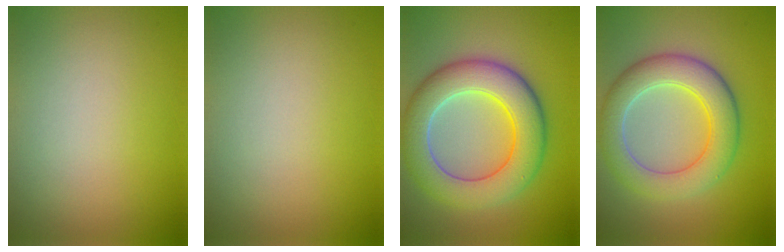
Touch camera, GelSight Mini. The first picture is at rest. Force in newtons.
{"total": 0.0}
{"total": 8.7, "press": 8.7, "slide": 0.9}
{"total": 6.5, "press": 6.5, "slide": 0.3}